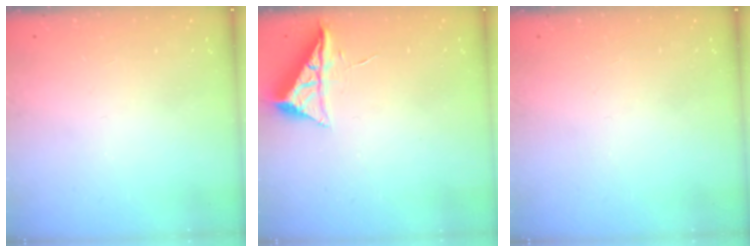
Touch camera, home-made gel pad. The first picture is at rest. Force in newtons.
{"total": 6.1, "press": 6.1, "slide": 0.7}
{"total": 0.0}